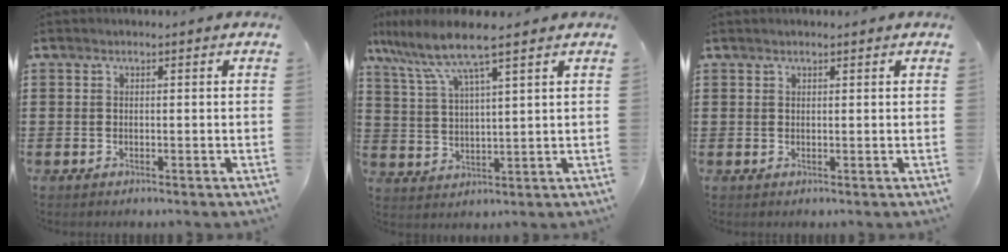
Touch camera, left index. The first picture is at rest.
{"total": 8.1, "force": [6.0, 0.3, 5.5], "torque": [-0.125, -0.022, 0.103]}
{"total": 0.7, "force": [0.6, 0.1, 0.4], "torque": [-0.007, 0.001, 0.011]}